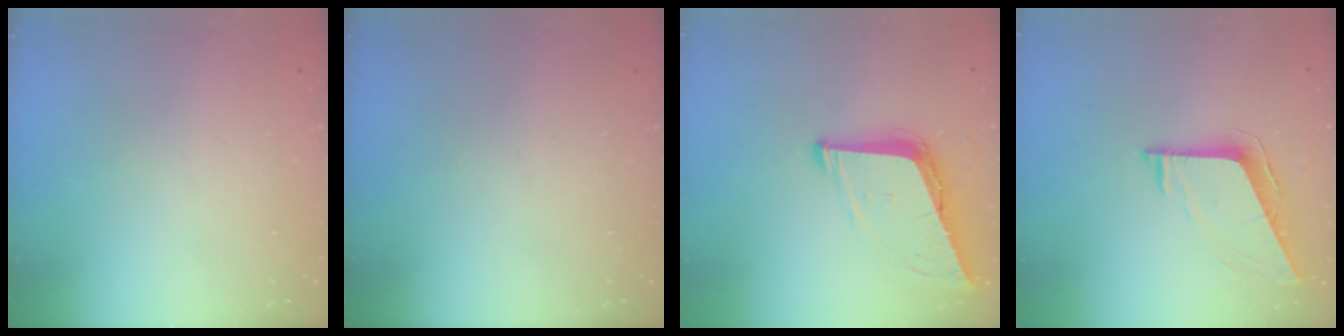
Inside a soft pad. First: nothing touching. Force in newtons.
{"total": 0.0}
{"total": 9.3, "press": 9.0, "slide": 2.3}
{"total": 7.5, "press": 7.5, "slide": 0.1}